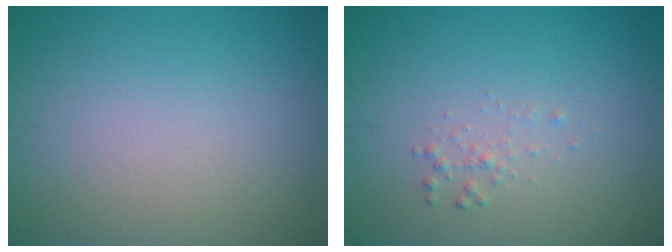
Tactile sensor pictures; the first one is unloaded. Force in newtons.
{"total": 0.9, "press": 0.9, "slide": 0.0}